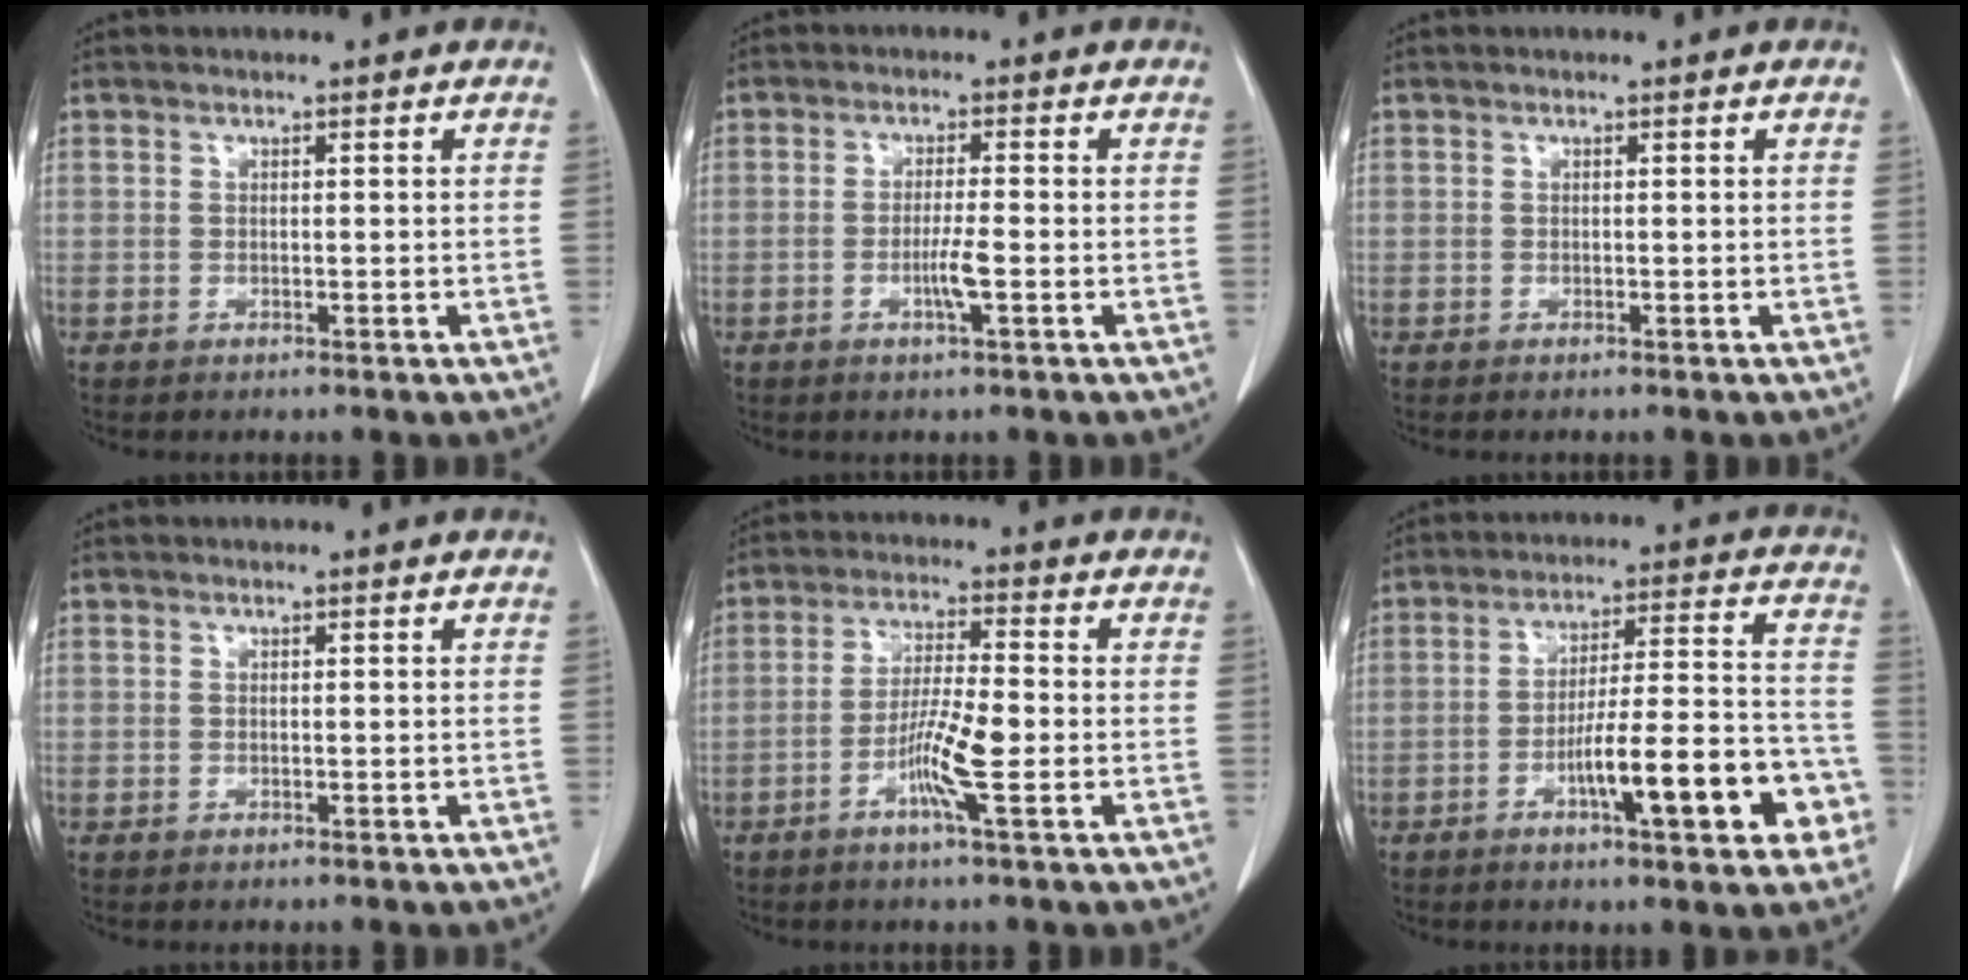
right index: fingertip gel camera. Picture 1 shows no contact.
{"total": 3.5, "force": [-1.1, -0.2, 3.3], "torque": [-0.062, -0.005, -0.022]}
{"total": 0.0}
{"total": 0.0}
{"total": 7.3, "force": [-2.5, 0.0, 6.8], "torque": [-0.133, -0.007, -0.050]}
{"total": 14.7, "force": [-5.7, 2.5, 13.3], "torque": [-0.199, 0.021, -0.081]}